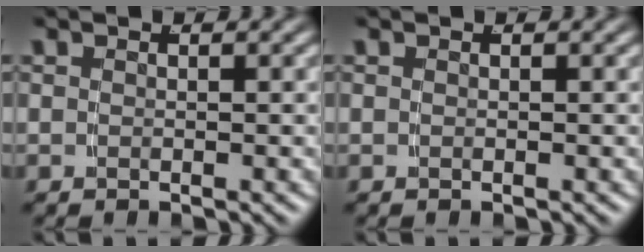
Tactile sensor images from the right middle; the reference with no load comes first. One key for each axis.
{"total": 0.0}